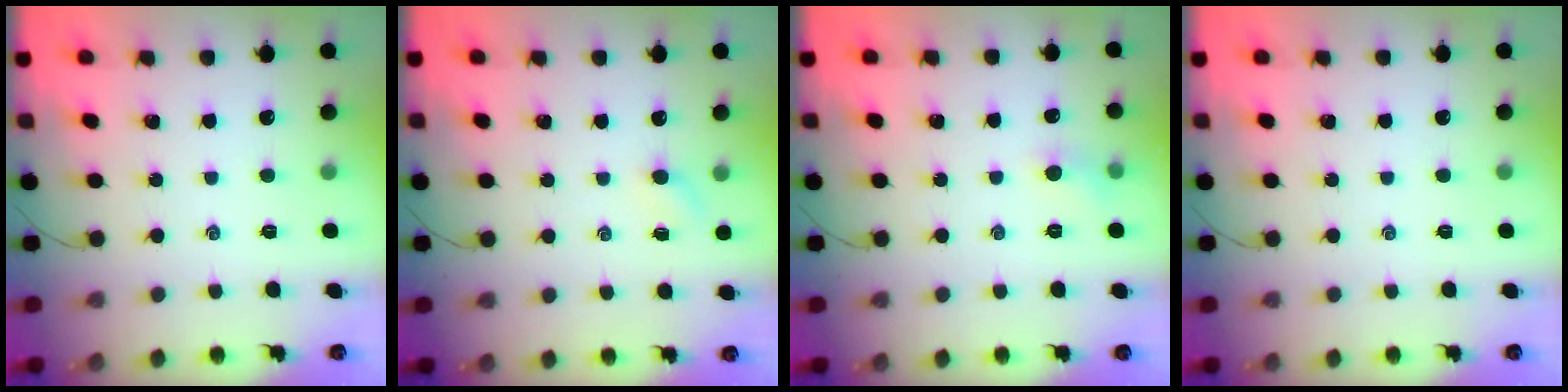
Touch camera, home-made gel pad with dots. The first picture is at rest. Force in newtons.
{"total": 2.8, "press": 2.7, "slide": 0.8}
{"total": 4.2, "press": 3.9, "slide": 1.4}
{"total": 0.0}